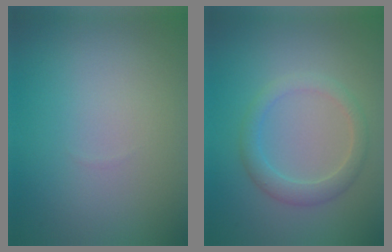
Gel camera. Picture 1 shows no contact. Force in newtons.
{"total": 2.4, "press": 2.4, "slide": 0.1}